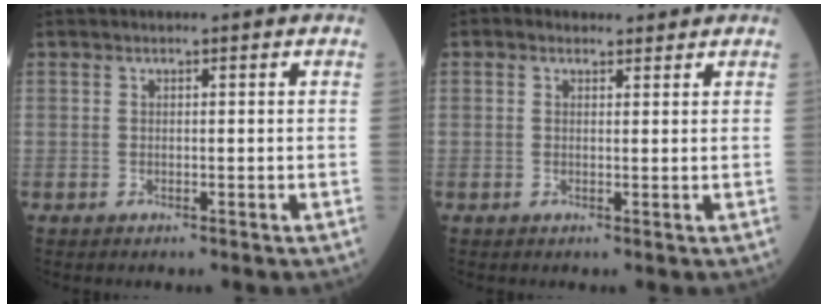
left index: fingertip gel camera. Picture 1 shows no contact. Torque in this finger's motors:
{"motor_torque": [0.78, -1.00, 0.01, 0.03]}